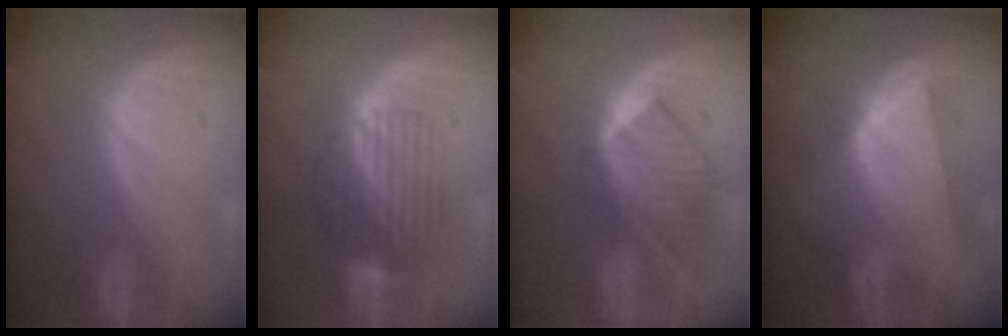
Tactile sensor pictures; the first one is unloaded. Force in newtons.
{"total": 8.3, "press": 7.3, "slide": 4.0}
{"total": 6.7, "press": 6.6, "slide": 0.6}
{"total": 8.4, "press": 7.6, "slide": 3.7}